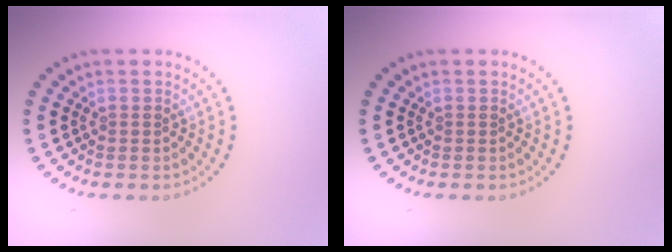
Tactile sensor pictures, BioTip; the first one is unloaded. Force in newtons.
{"total": 0.0}